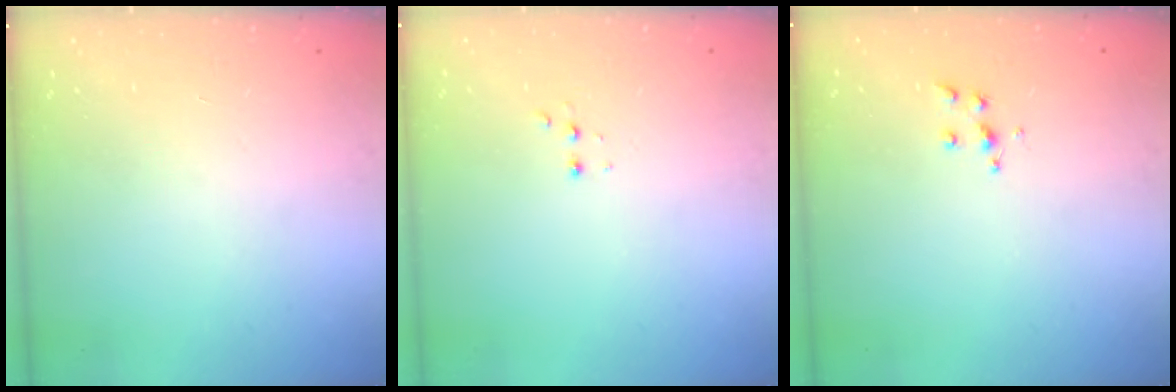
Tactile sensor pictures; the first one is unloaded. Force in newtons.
{"total": 2.4, "press": 2.2, "slide": 0.9}
{"total": 6.1, "press": 6.1, "slide": 0.5}